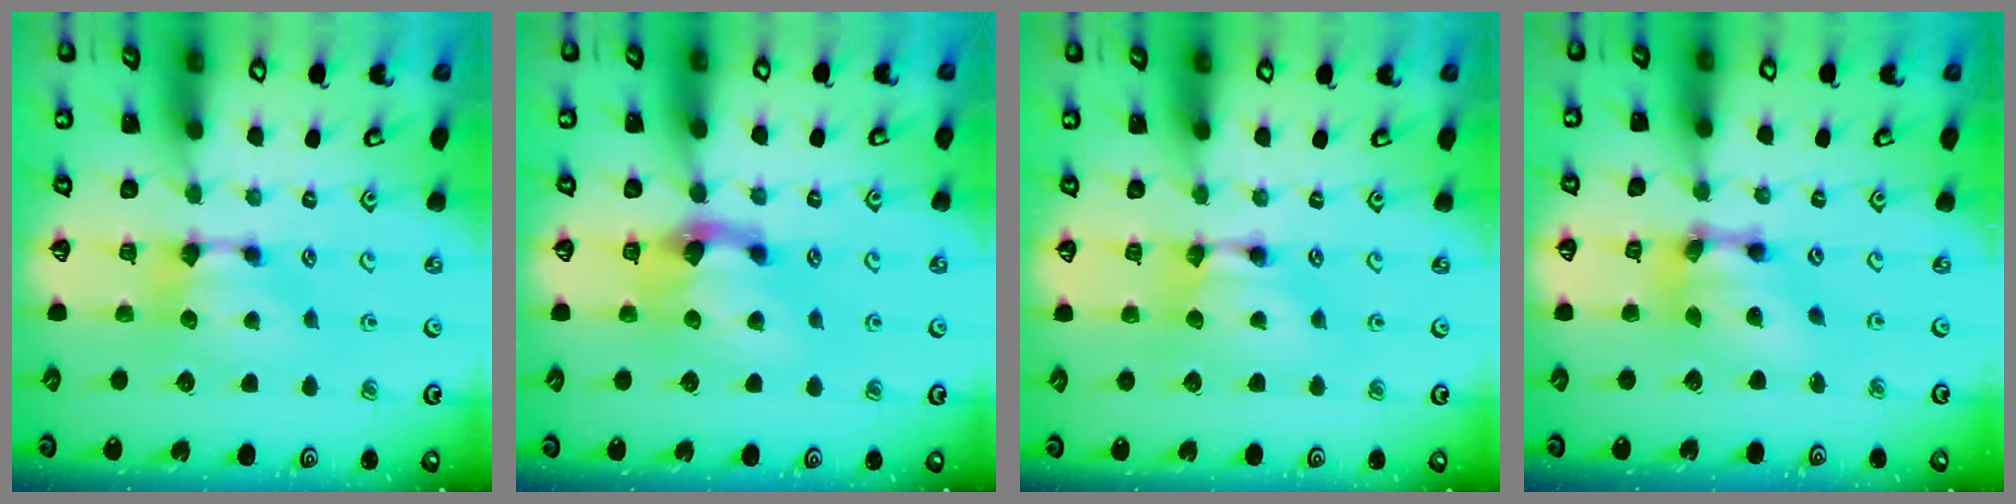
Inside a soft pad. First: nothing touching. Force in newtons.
{"total": 2.6, "press": 1.9, "slide": 1.7}
{"total": 1.7, "press": 1.7, "slide": 0.1}
{"total": 6.3, "press": 5.4, "slide": 3.2}